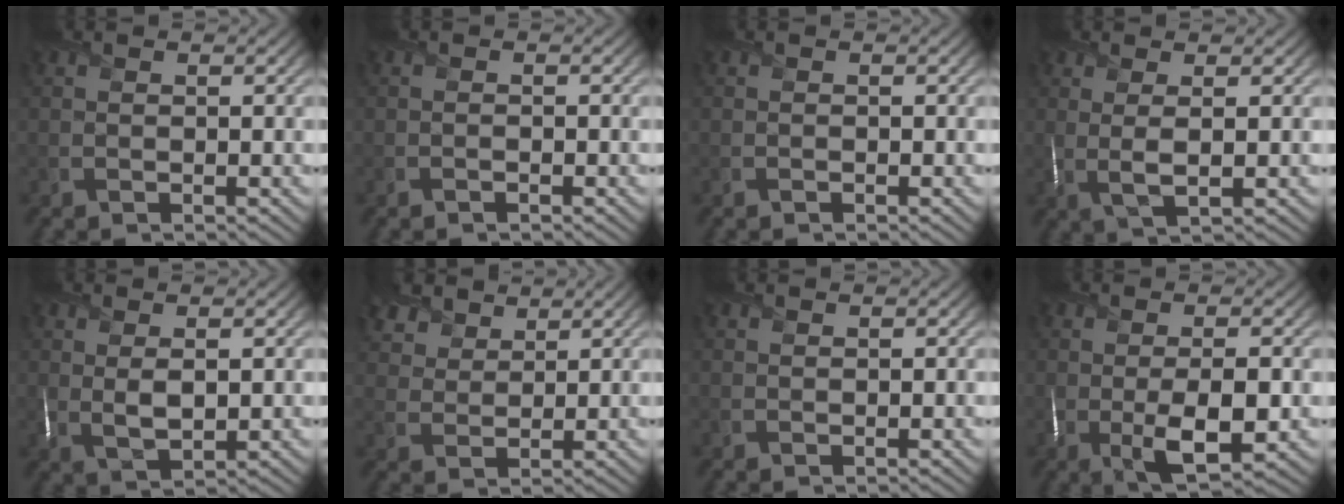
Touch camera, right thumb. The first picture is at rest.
{"total": 1.1, "force": [-1.0, 0.2, 0.5], "torque": [-0.012, -0.002, -0.023]}
{"total": 0.8, "force": [-0.7, 0.2, 0.3], "torque": [-0.008, -0.003, -0.016]}
{"total": 2.7, "force": [0.7, 0.3, 2.6], "torque": [-0.049, 0.005, 0.014]}
{"total": 3.0, "force": [0.8, 1.1, 2.7], "torque": [-0.058, 0.001, 0.022]}
{"total": 4.6, "force": [3.5, 2.5, 1.5], "torque": [-0.046, 0.003, 0.076]}
{"total": 0.0}
{"total": 5.9, "force": [-1.1, 2.0, 5.5], "torque": [-0.097, -0.007, -0.016]}